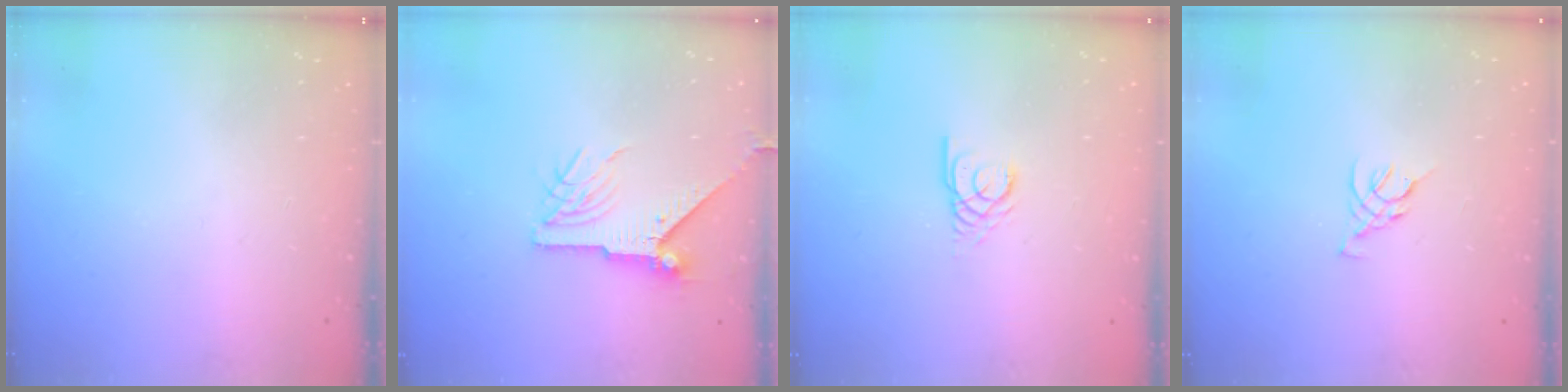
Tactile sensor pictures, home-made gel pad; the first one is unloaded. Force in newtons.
{"total": 9.0, "press": 9.0, "slide": 0.4}
{"total": 2.7, "press": 2.7, "slide": 0.2}
{"total": 3.2, "press": 3.2, "slide": 0.7}